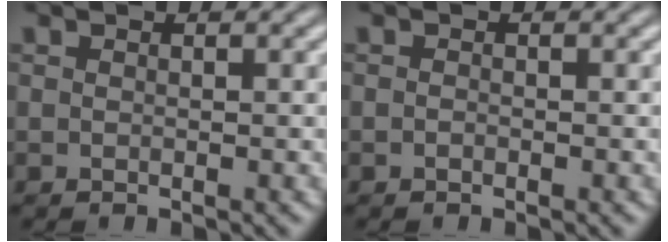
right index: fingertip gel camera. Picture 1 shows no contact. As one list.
[{"total": 0.7, "force": [-0.4, -0.6, 0.0], "torque": [0.001, -0.004, -0.005]}]